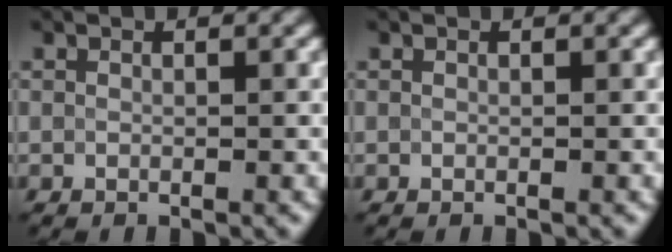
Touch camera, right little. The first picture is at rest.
{"total": 0.0}